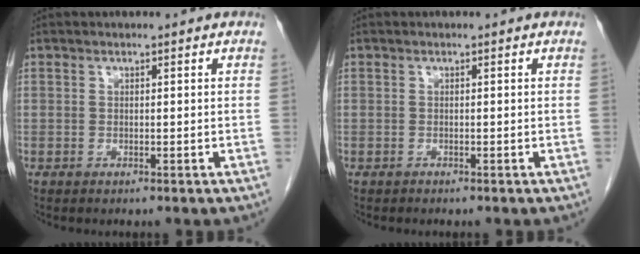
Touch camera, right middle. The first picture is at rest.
{"total": 0.0}